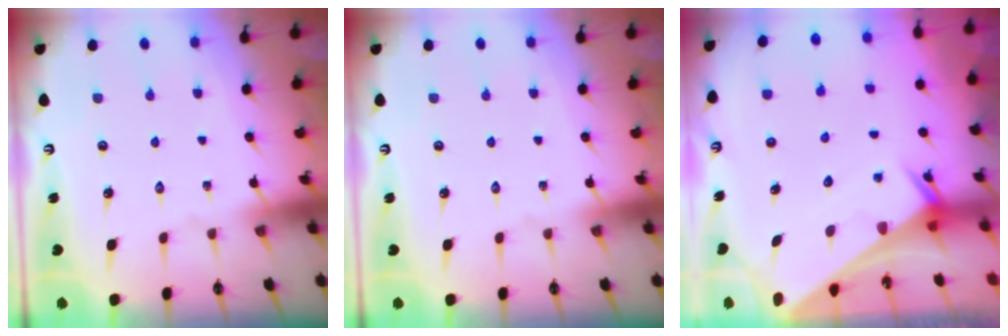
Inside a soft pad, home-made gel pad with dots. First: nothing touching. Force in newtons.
{"total": 0.0}
{"total": 2.5, "press": 2.5, "slide": 0.1}